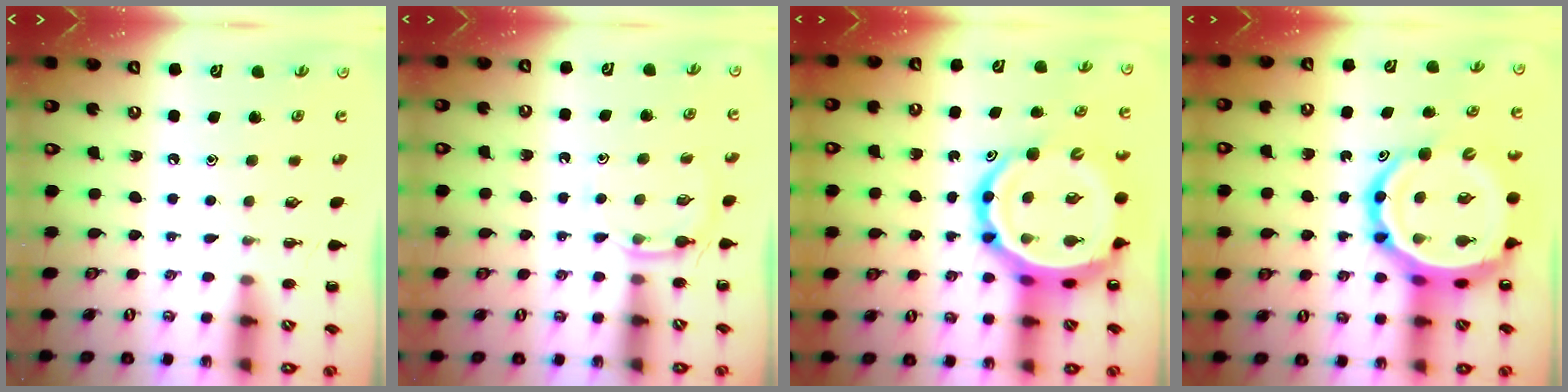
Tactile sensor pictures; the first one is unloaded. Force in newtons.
{"total": 5.0, "press": 4.8, "slide": 1.4}
{"total": 17.5, "press": 16.9, "slide": 4.7}
{"total": 17.5, "press": 16.9, "slide": 4.7}